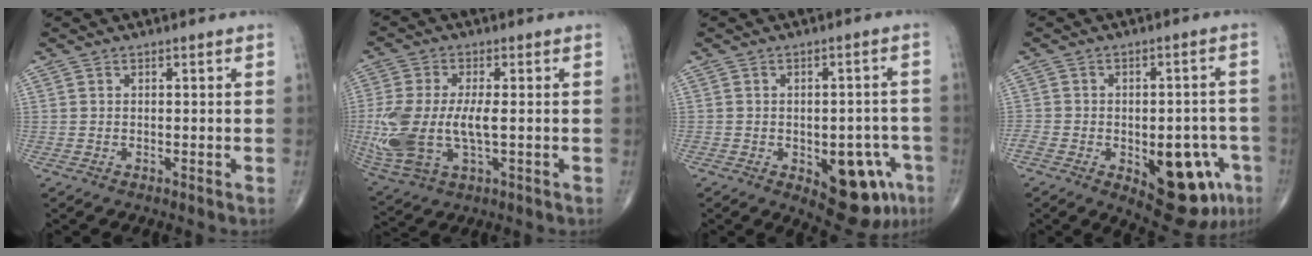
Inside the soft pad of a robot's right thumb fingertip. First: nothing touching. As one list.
[{"total": 15.0, "force": [-1.2, 7.1, 13.1], "torque": [-0.314, -0.012, -0.011]}, {"total": 12.9, "force": [-5.0, 6.4, 10.0], "torque": [-0.084, 0.023, -0.050]}, {"total": 16.7, "force": [-6.7, 8.1, 13.0], "torque": [-0.153, 0.026, -0.077]}]